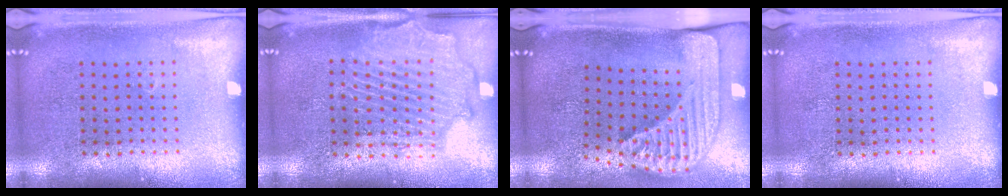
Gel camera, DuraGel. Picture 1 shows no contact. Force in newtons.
{"total": 2.1, "press": 2.1, "slide": 0.4}
{"total": 2.5, "press": 1.7, "slide": 1.7}
{"total": 0.0}